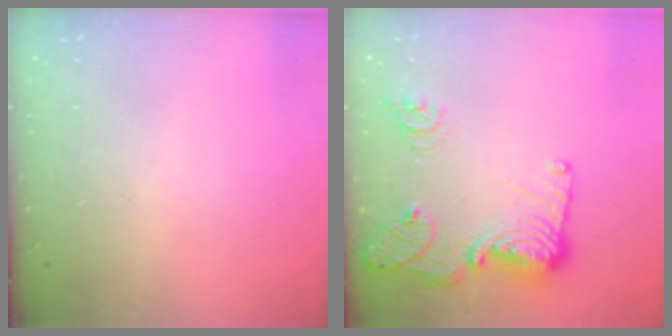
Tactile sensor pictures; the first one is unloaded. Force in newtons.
{"total": 16.2, "press": 16.2, "slide": 1.7}